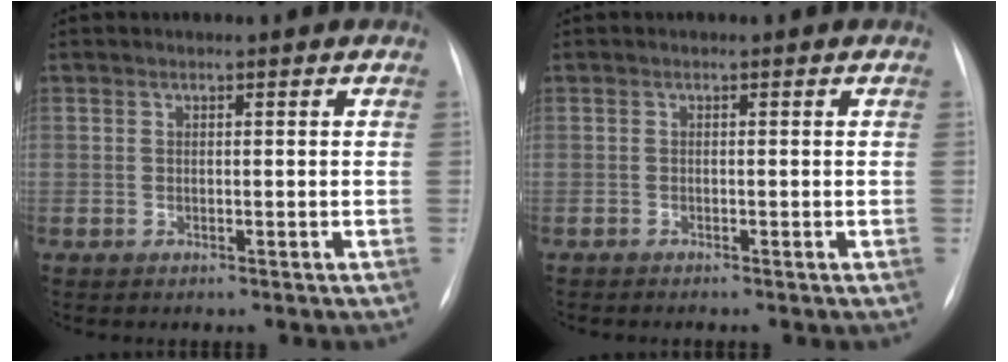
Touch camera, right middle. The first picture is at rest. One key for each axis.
{"total": 0.9, "fx": -0.8, "fy": 0.1, "fz": 0.3, "tx": -0.005, "ty": -0.001, "tz": -0.012}